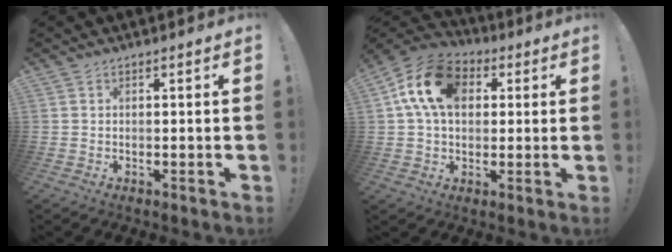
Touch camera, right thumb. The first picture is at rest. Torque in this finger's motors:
{"motor_torque": [0.25, 1.24, 0.55, -0.33, 0.20]}